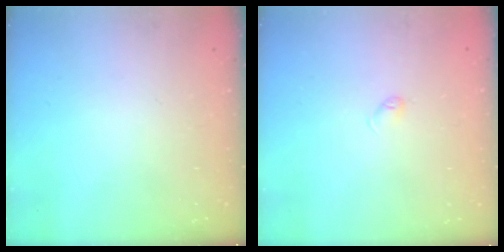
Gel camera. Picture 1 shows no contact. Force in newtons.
{"total": 3.2, "press": 3.1, "slide": 0.6}